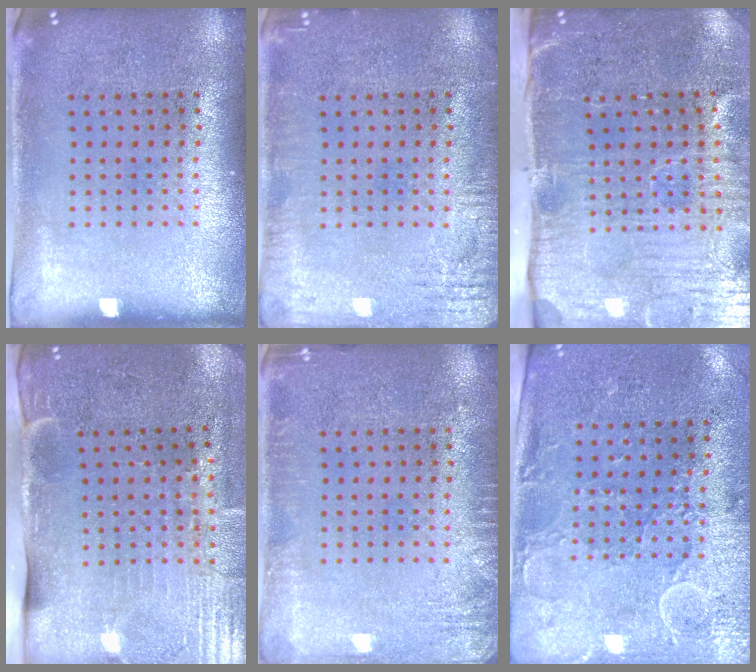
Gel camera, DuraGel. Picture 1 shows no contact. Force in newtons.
{"total": 2.7, "press": 2.7, "slide": 0.2}
{"total": 5.2, "press": 4.3, "slide": 2.9}
{"total": 4.5, "press": 3.7, "slide": 2.5}
{"total": 2.1, "press": 2.1, "slide": 0.4}
{"total": 2.9, "press": 2.5, "slide": 1.6}